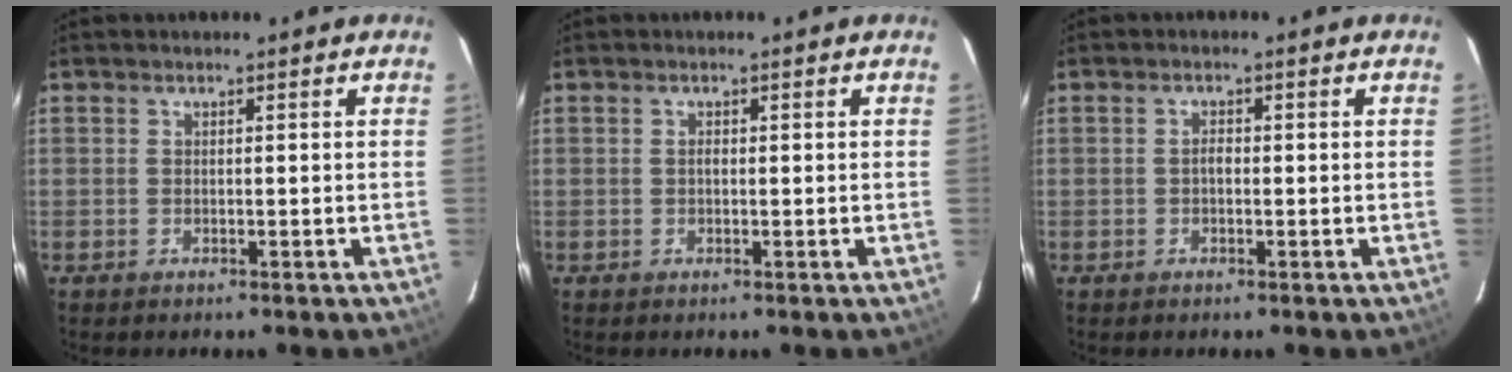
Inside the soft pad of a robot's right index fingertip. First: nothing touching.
{"total": 0.6, "force": [0.0, 0.4, 0.5], "torque": [-0.009, 0.003, 0.000]}
{"total": 1.2, "force": [-0.2, 0.7, 0.9], "torque": [-0.018, 0.006, -0.005]}